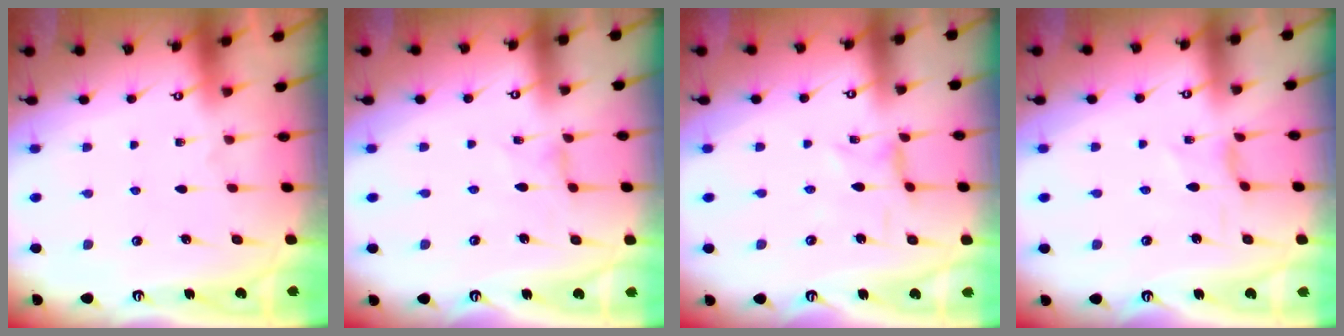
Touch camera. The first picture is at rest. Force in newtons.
{"total": 0.0}
{"total": 0.6, "press": 0.5, "slide": 0.2}
{"total": 2.2, "press": 2.2, "slide": 0.2}